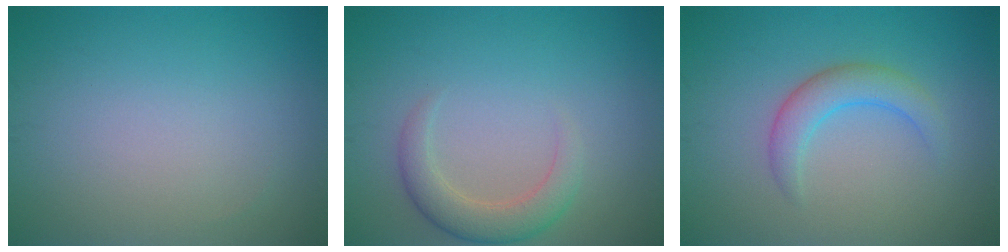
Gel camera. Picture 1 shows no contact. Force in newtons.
{"total": 3.1, "press": 3.1, "slide": 0.1}
{"total": 2.8, "press": 2.8, "slide": 0.3}